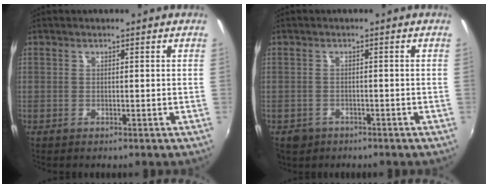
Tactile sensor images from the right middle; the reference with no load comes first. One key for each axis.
{"total": 4.0, "fx": -2.1, "fy": 3.2, "fz": 1.2, "tx": -0.033, "ty": -0.006, "tz": -0.030}